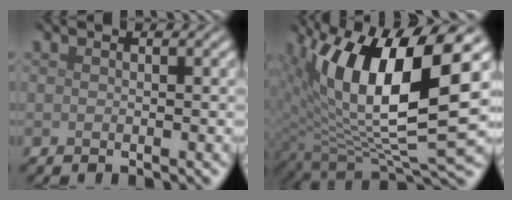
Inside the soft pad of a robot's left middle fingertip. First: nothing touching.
{"total": 13.5, "force": [4.0, 4.8, 12.0], "torque": [-0.219, -0.007, 0.076]}